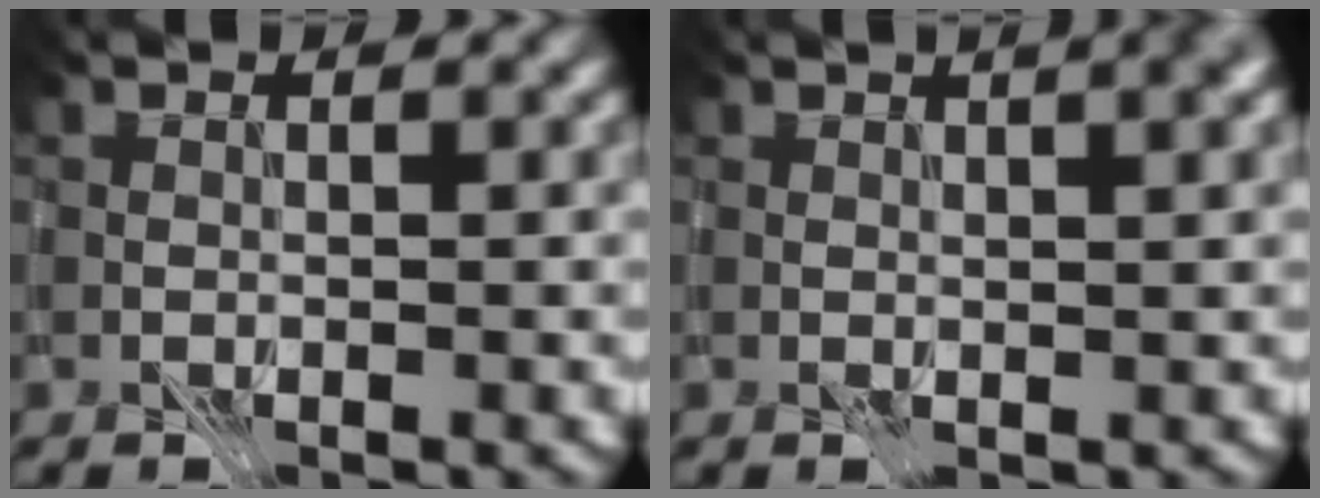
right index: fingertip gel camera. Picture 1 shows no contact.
{"total": 4.6, "force": [1.9, 1.8, 3.7], "torque": [-0.016, 0.027, -0.002]}